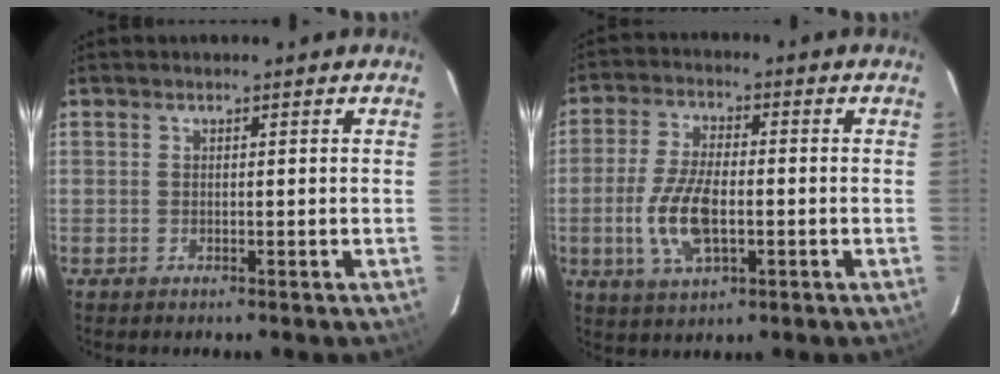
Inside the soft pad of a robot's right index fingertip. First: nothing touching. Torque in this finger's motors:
{"motor_torque": [0.59, -0.15, 0.29, 0.11]}